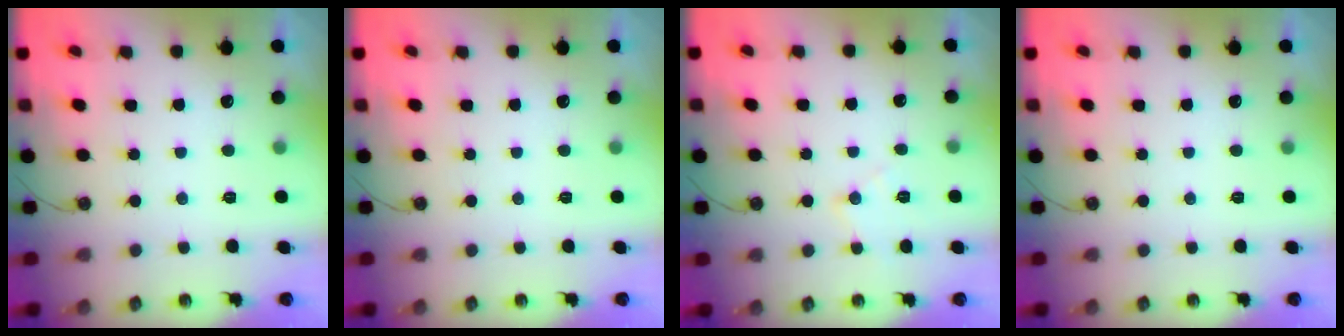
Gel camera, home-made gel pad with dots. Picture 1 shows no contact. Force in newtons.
{"total": 0.0}
{"total": 8.4, "press": 8.4, "slide": 0.5}
{"total": 0.0}